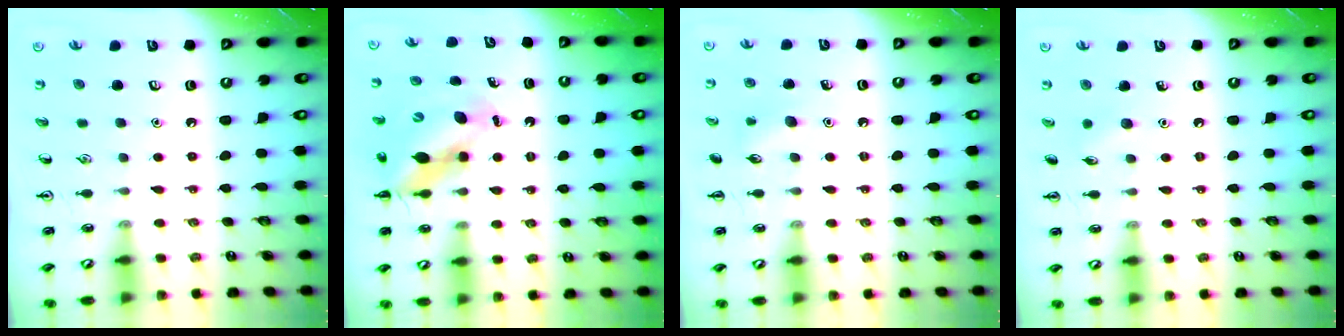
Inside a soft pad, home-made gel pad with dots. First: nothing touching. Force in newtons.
{"total": 10.7, "press": 10.3, "slide": 2.7}
{"total": 7.1, "press": 6.8, "slide": 2.1}
{"total": 4.1, "press": 3.9, "slide": 1.3}